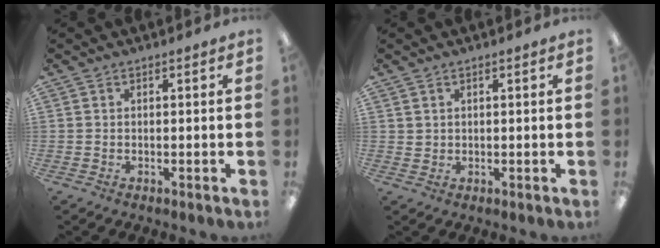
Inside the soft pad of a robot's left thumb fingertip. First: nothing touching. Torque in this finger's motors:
{"motor_torque": [-0.09, -0.01, -0.05, 0.19, 0.00]}